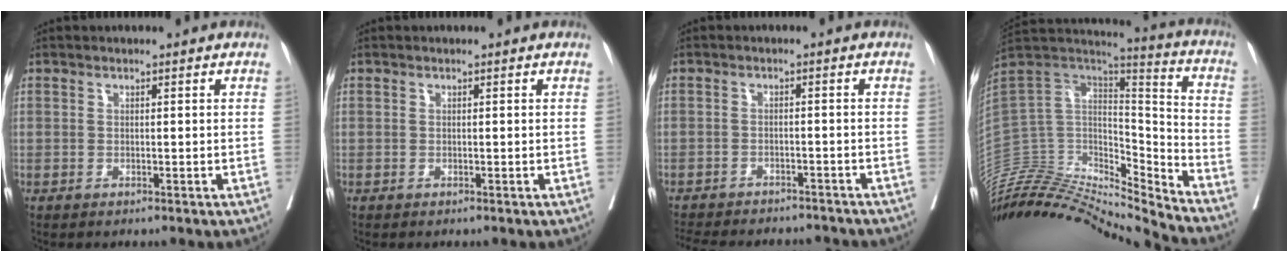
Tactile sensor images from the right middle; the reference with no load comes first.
{"total": 0.0}
{"total": 15.1, "force": [-13.6, 4.4, 4.9], "torque": [-0.115, -0.004, -0.179]}
{"total": 28.5, "force": [-27.1, 4.1, 7.9], "torque": [-0.181, 0.023, -0.442]}